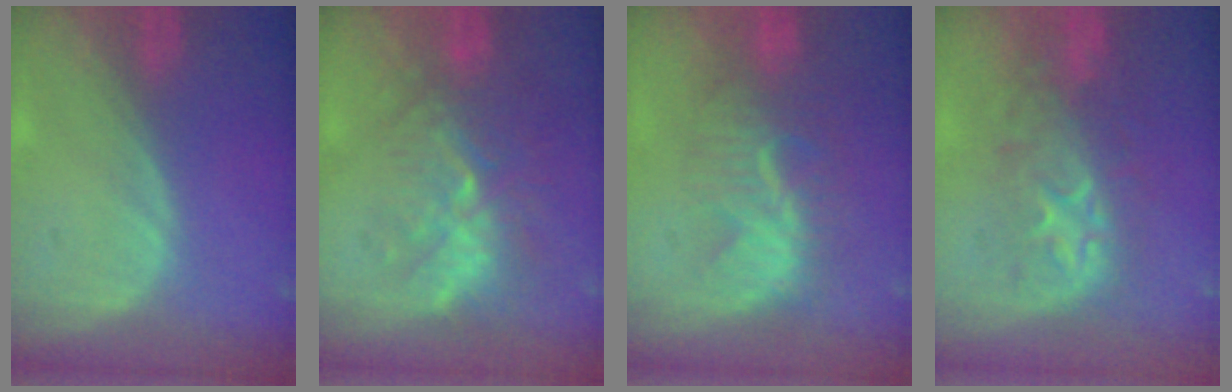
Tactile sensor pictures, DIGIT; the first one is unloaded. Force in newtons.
{"total": 9.4, "press": 8.7, "slide": 3.5}
{"total": 8.4, "press": 8.1, "slide": 2.4}
{"total": 8.6, "press": 8.6, "slide": 0.5}